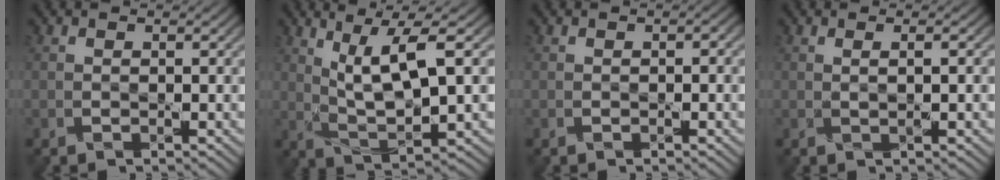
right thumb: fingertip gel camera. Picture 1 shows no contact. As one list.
[{"total": 8.4, "force": [3.7, 1.7, 7.4], "torque": [-0.145, 0.011, 0.073]}, {"total": 0.9, "force": [-0.3, 0.5, 0.7], "torque": [-0.013, -0.004, -0.002]}, {"total": 1.1, "force": [0.4, -0.2, 1.0], "torque": [-0.022, 0.008, 0.005]}]